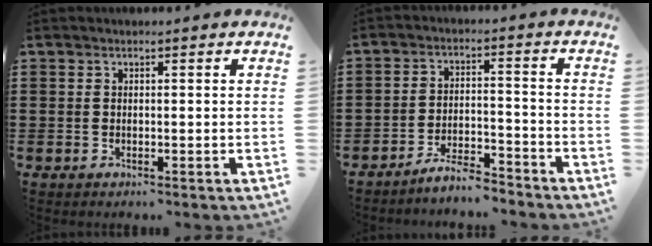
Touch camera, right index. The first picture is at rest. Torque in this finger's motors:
{"motor_torque": [-0.57, 0.19, -1.05, -0.20]}